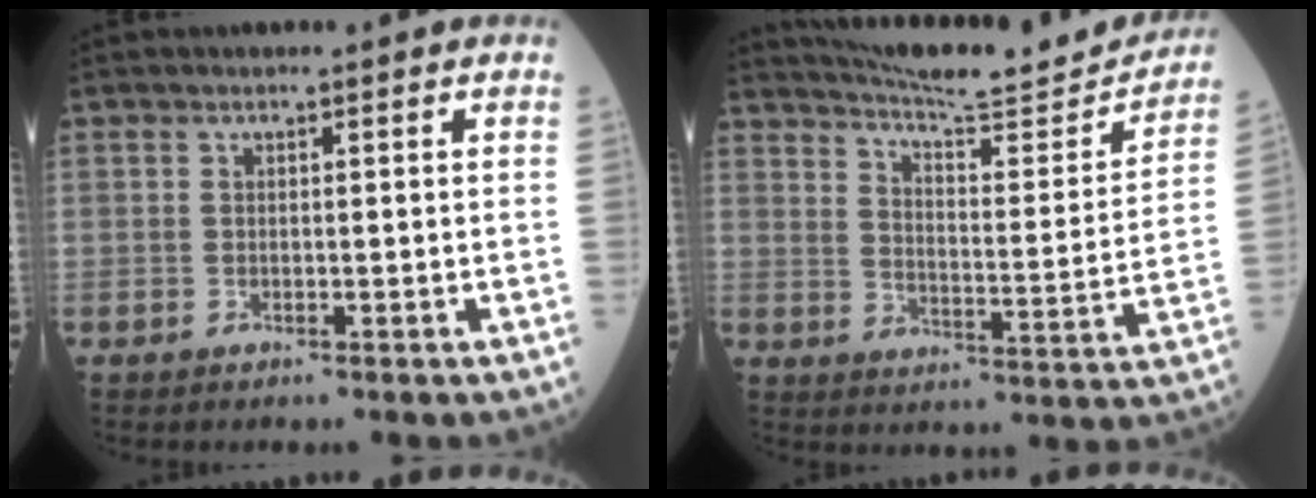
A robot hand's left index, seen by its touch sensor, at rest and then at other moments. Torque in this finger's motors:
{"motor_torque": [-0.03, -0.24, 0.00, 0.01]}